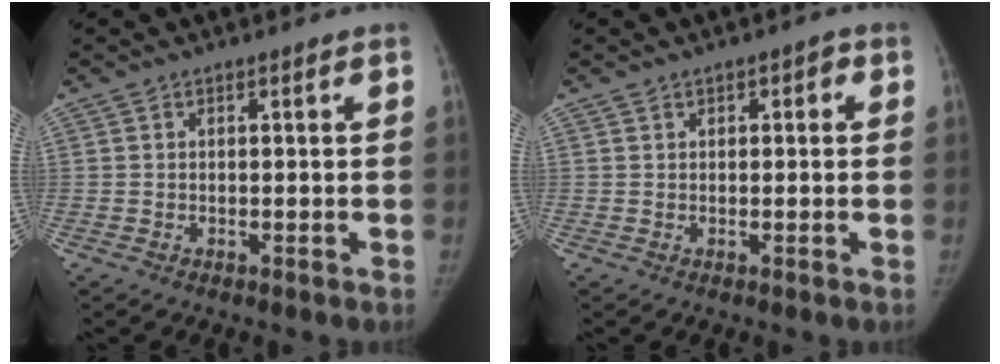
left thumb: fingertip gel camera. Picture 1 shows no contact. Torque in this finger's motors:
{"motor_torque": [-0.31, 0.03, -0.36, 0.28, -0.03]}